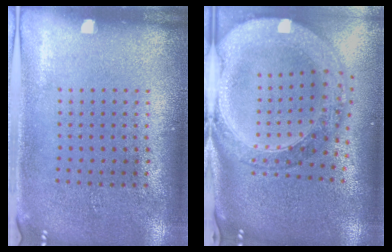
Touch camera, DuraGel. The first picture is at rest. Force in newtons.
{"total": 2.9, "press": 2.4, "slide": 1.5}